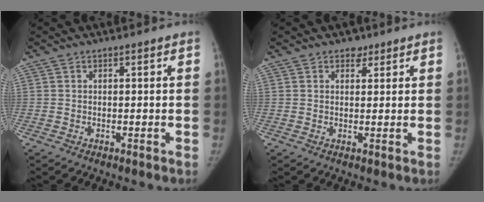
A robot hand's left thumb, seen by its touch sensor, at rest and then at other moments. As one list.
[{"total": 2.0, "force": [1.3, 1.5, 0.4], "torque": [0.009, -0.006, 0.014]}]